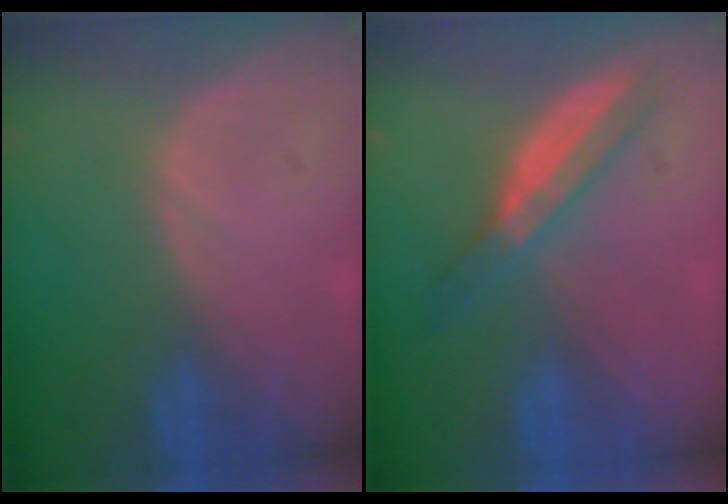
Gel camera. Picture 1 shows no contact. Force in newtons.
{"total": 6.2, "press": 5.4, "slide": 3.1}